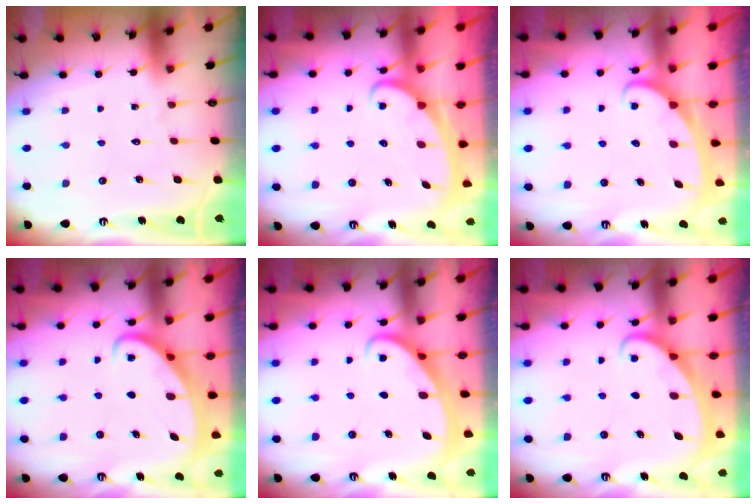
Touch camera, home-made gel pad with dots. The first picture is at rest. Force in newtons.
{"total": 2.3, "press": 2.3, "slide": 0.3}
{"total": 2.4, "press": 2.4, "slide": 0.4}
{"total": 2.3, "press": 2.3, "slide": 0.3}
{"total": 2.4, "press": 2.4, "slide": 0.4}
{"total": 2.0, "press": 2.0, "slide": 0.1}